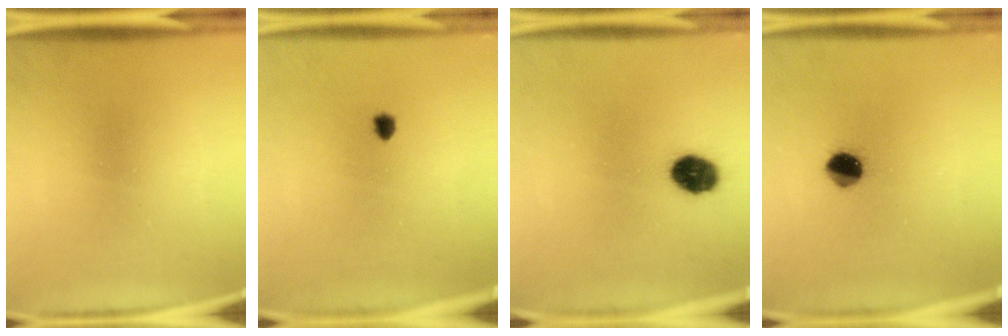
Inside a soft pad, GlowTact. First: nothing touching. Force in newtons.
{"total": 1.1}
{"total": 7.1}
{"total": 6.5}